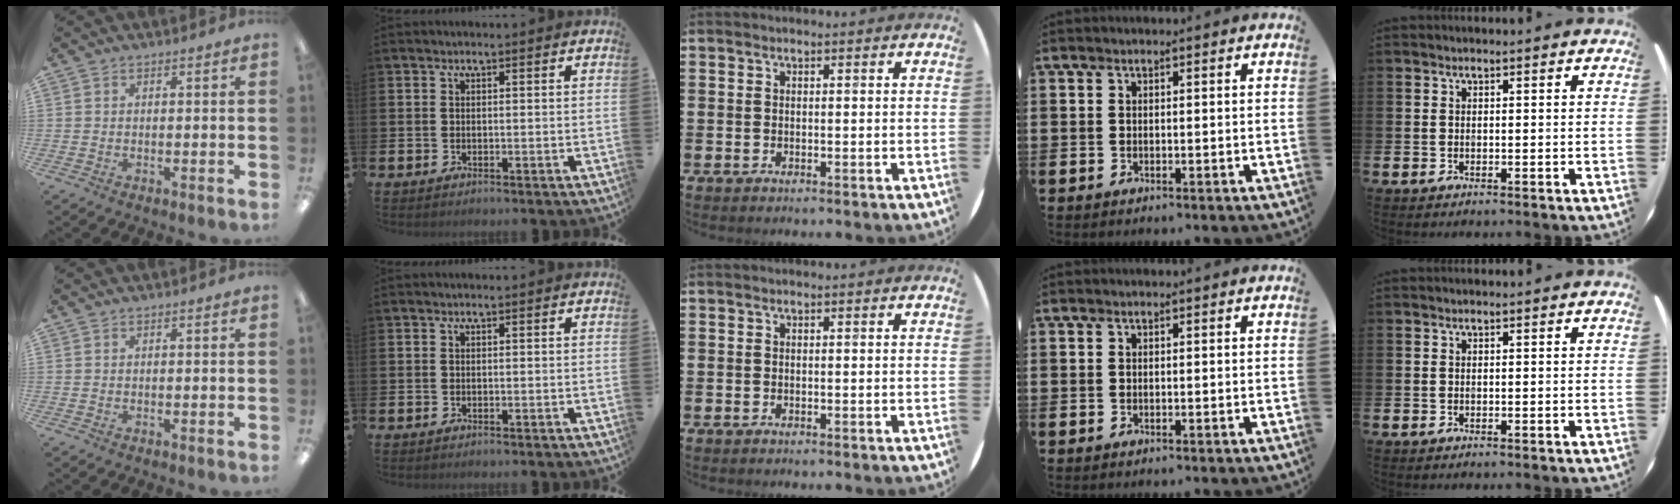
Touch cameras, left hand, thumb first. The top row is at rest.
{}